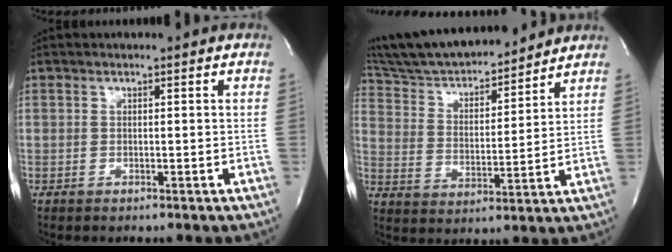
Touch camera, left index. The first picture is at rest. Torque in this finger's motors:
{"motor_torque": [0.06, -0.22, 0.51, 0.07]}